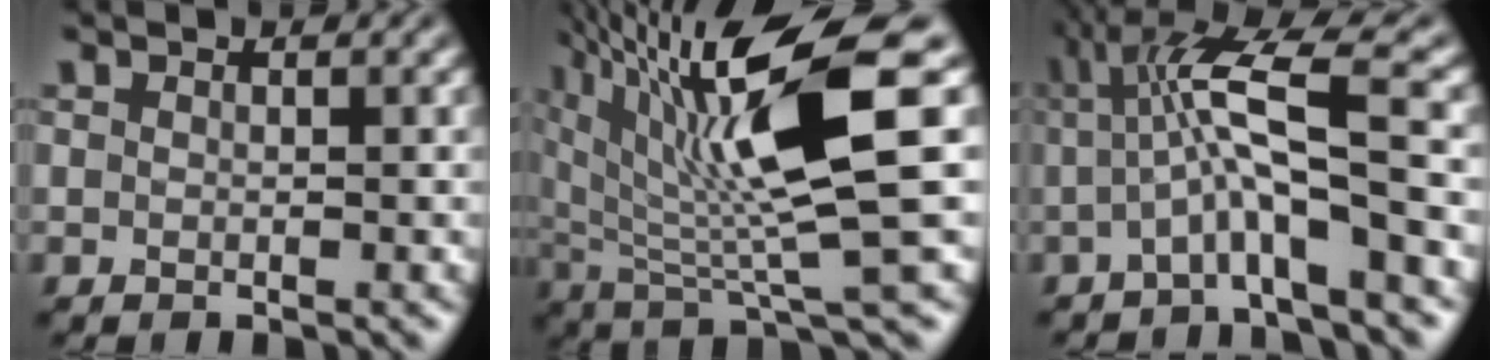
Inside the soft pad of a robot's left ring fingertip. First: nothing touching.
{"total": 13.1, "force": [4.1, 2.6, 12.2], "torque": [-0.197, 0.007, 0.073]}
{"total": 7.3, "force": [-0.2, 1.2, 7.2], "torque": [-0.124, 0.017, -0.010]}